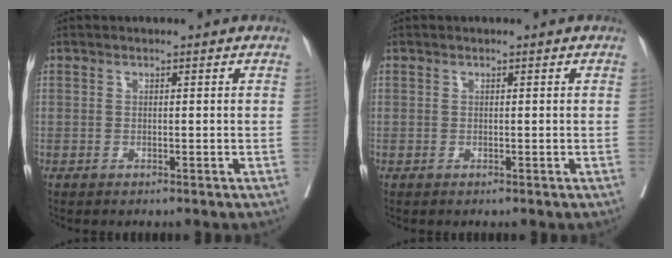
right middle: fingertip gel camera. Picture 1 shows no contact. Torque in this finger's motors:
{"motor_torque": [0.00, 0.00, 0.00, 0.00]}